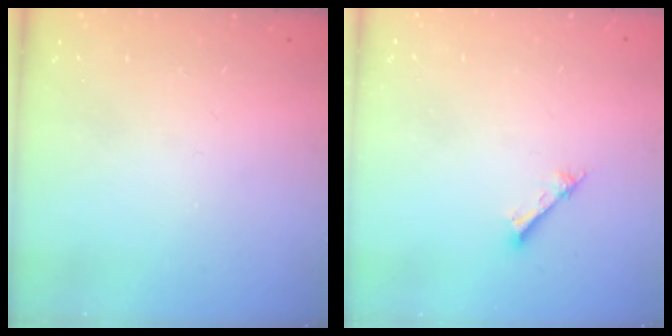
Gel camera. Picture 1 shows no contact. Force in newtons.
{"total": 1.5, "press": 1.5, "slide": 0.2}